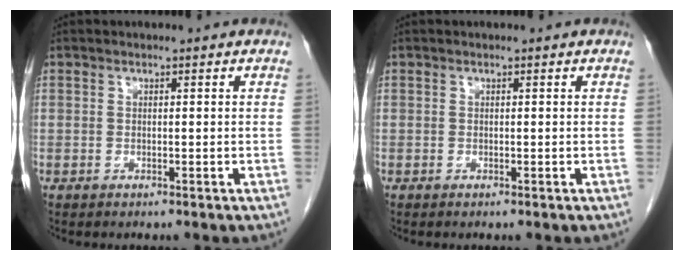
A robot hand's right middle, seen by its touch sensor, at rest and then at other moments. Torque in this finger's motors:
{"motor_torque": [0.18, 0.07, 0.04, 0.01]}